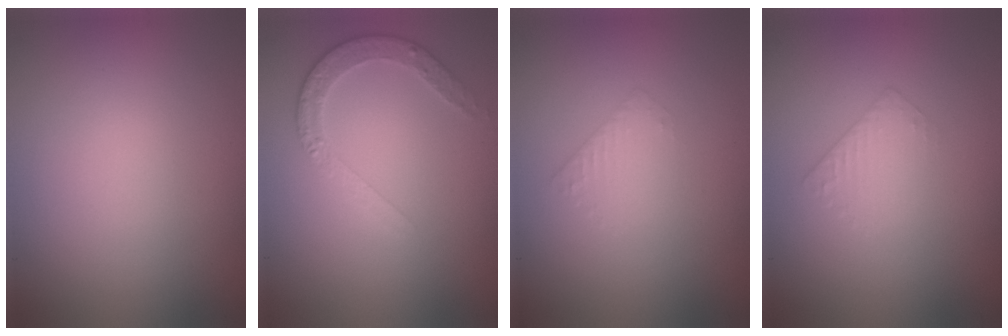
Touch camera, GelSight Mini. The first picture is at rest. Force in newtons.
{"total": 2.6, "press": 2.5, "slide": 0.8}
{"total": 1.3, "press": 1.3, "slide": 0.3}
{"total": 1.6, "press": 1.6, "slide": 0.4}